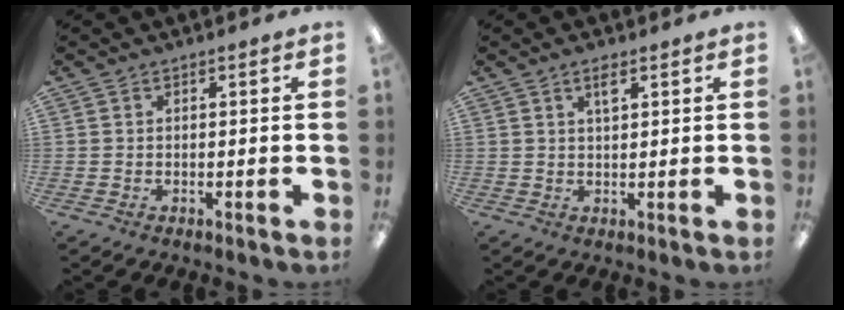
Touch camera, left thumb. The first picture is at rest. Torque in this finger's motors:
{"motor_torque": [0.08, 0.22, -0.40, 0.14, 0.06]}